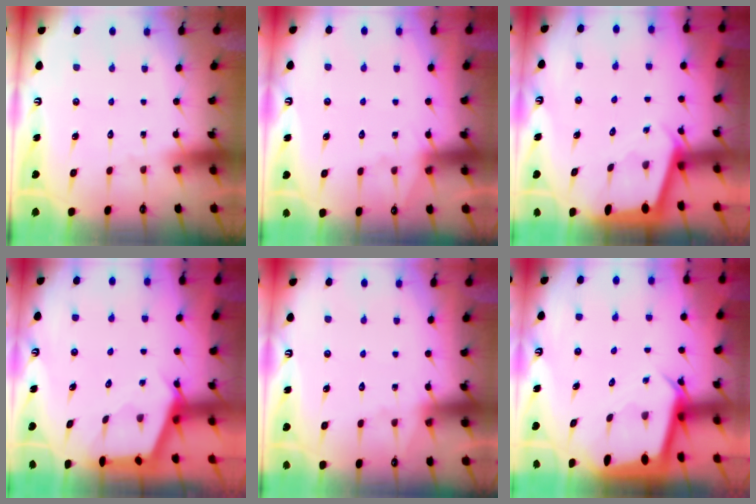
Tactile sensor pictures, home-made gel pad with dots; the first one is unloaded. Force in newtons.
{"total": 4.0, "press": 3.9, "slide": 0.5}
{"total": 2.2, "press": 2.2, "slide": 0.1}
{"total": 2.9, "press": 2.8, "slide": 0.4}
{"total": 3.3, "press": 3.2, "slide": 0.5}
{"total": 3.2, "press": 3.2, "slide": 0.4}